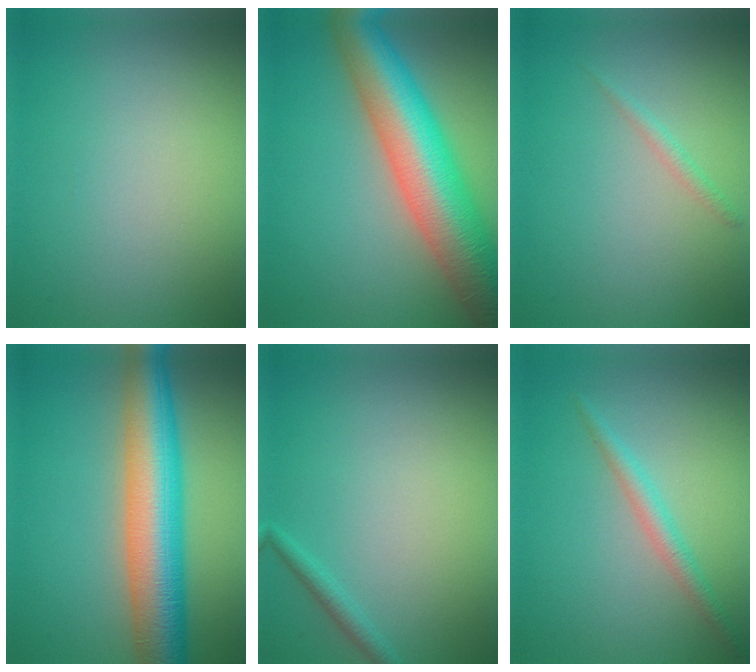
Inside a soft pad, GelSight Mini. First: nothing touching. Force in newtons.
{"total": 11.8, "press": 11.8, "slide": 0.5}
{"total": 1.0, "press": 1.0, "slide": 0.1}
{"total": 10.1, "press": 10.1, "slide": 0.3}
{"total": 1.1, "press": 1.1, "slide": 0.1}
{"total": 2.0, "press": 2.0, "slide": 0.1}